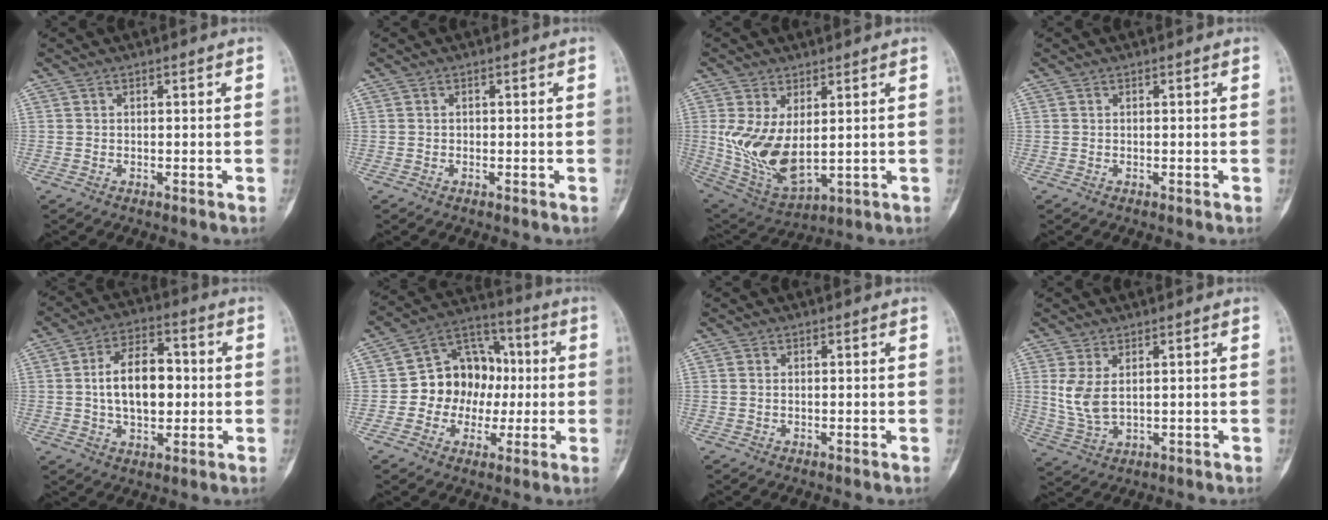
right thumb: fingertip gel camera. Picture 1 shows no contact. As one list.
[{"total": 0.0}, {"total": 13.1, "force": [1.2, 7.1, 10.9], "torque": [-0.202, -0.016, 0.047]}, {"total": 0.0}, {"total": 12.7, "force": [0.4, 7.6, 10.2], "torque": [-0.148, 0.015, 0.006]}, {"total": 13.7, "force": [-0.4, 11.4, 7.7], "torque": [-0.070, 0.034, -0.010]}, {"total": 0.5, "force": [0.1, 0.4, 0.3], "torque": [-0.006, 0.000, 0.001]}, {"total": 6.3, "force": [1.6, 3.3, 5.1], "torque": [-0.112, -0.009, 0.046]}]